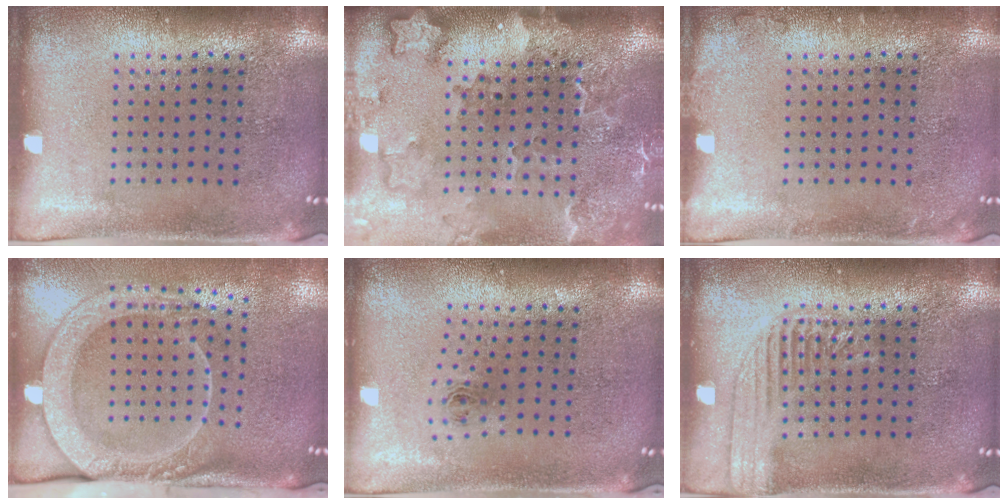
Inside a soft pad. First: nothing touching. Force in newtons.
{"total": 2.9, "press": 2.2, "slide": 1.8}
{"total": 0.8, "press": 0.7, "slide": 0.2}
{"total": 2.8, "press": 2.1, "slide": 1.8}
{"total": 0.9, "press": 0.4, "slide": 0.8}
{"total": 2.1, "press": 2.1, "slide": 0.3}